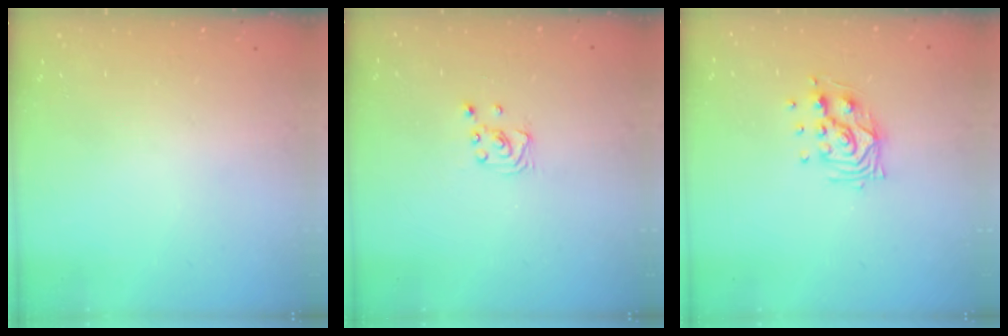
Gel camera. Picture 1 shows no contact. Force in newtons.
{"total": 2.3, "press": 2.3, "slide": 0.2}
{"total": 9.5, "press": 9.5, "slide": 0.4}